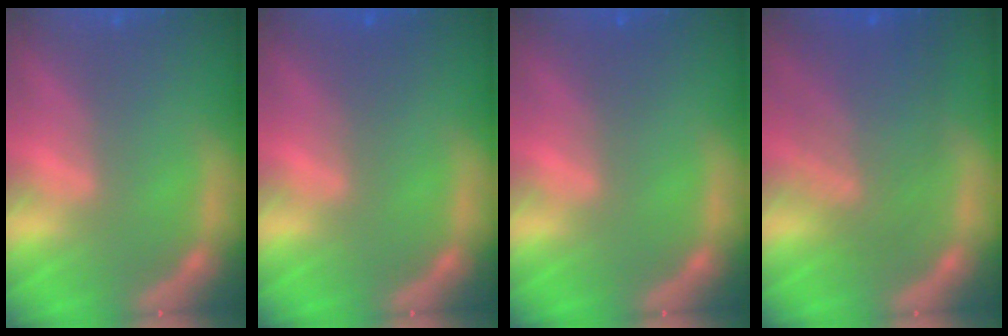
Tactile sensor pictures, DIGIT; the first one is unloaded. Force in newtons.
{"total": 1.5}
{"total": 1.0}
{"total": 7.0}